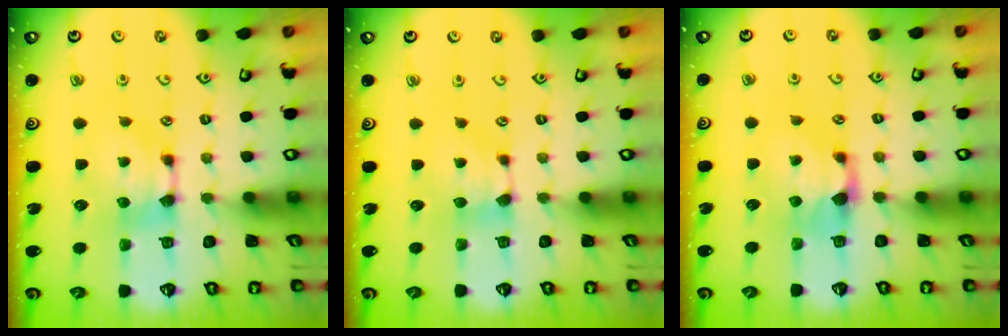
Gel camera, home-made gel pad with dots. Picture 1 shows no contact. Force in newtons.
{"total": 0.8, "press": 0.7, "slide": 0.5}
{"total": 1.2, "press": 0.4, "slide": 1.2}